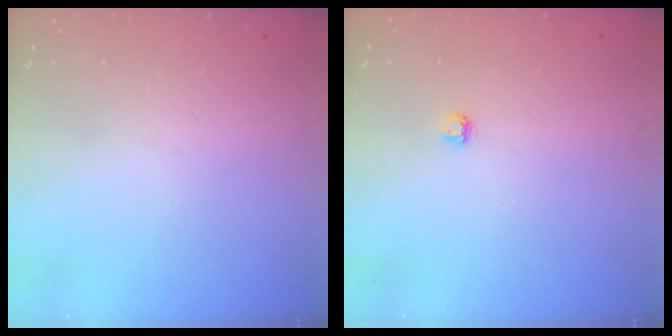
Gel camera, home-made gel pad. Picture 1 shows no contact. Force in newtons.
{"total": 3.2, "press": 3.2, "slide": 0.4}